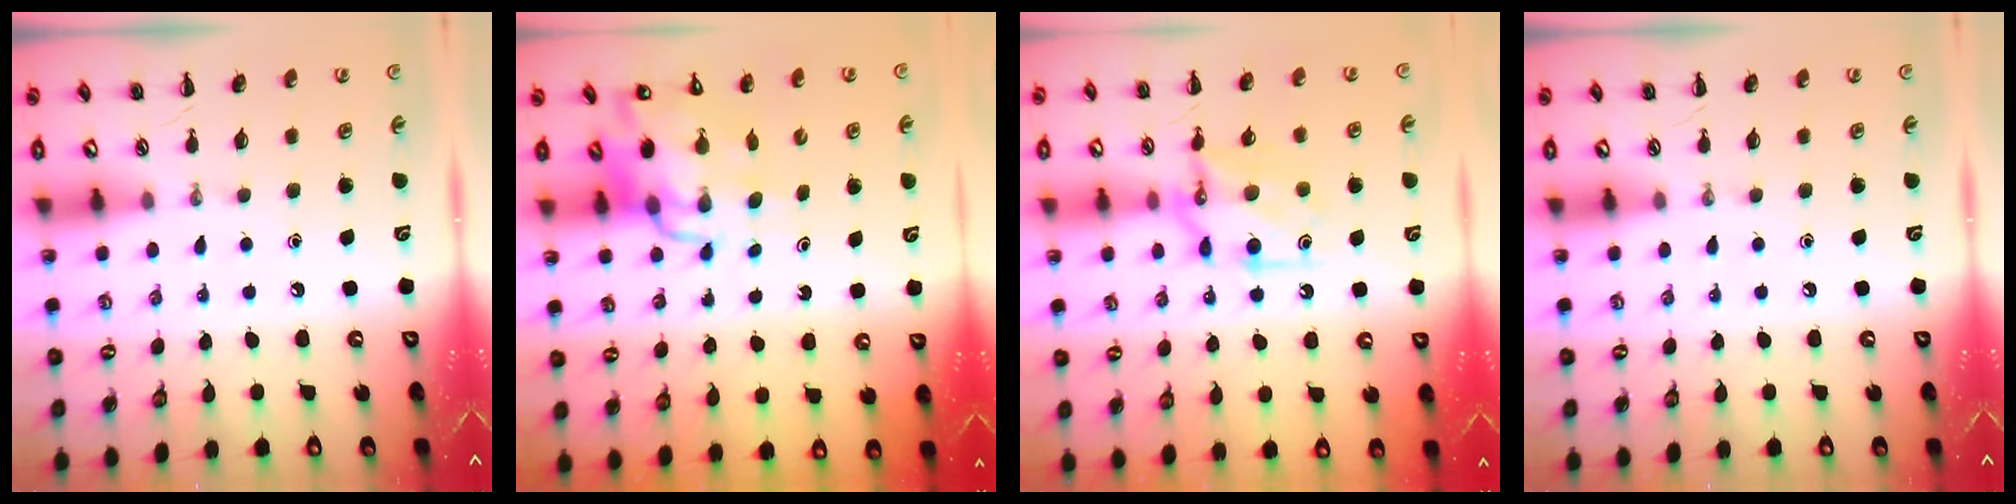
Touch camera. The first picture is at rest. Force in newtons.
{"total": 13.7, "press": 13.1, "slide": 4.1}
{"total": 11.2, "press": 11.1, "slide": 0.4}
{"total": 0.0}